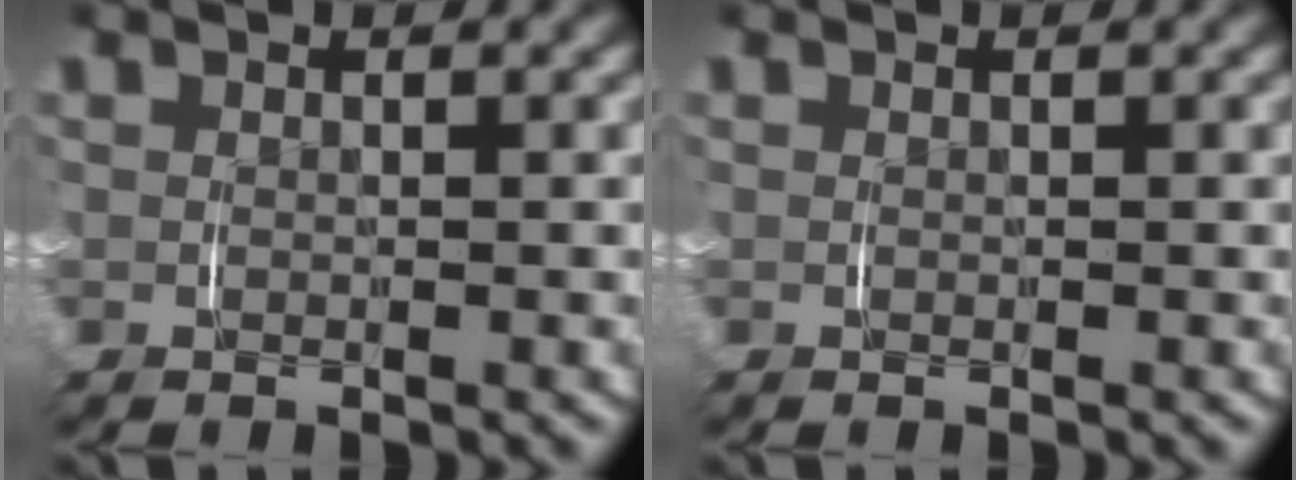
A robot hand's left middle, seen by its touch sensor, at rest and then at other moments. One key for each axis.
{"total": 0.0}